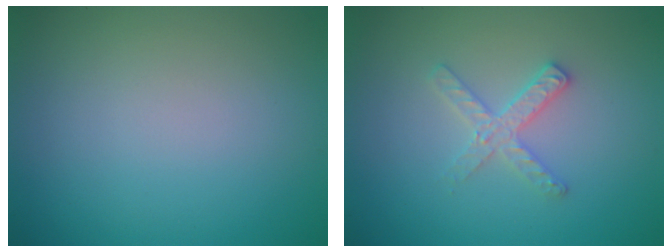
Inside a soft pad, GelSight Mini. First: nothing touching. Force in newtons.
{"total": 2.2, "press": 2.2, "slide": 0.3}